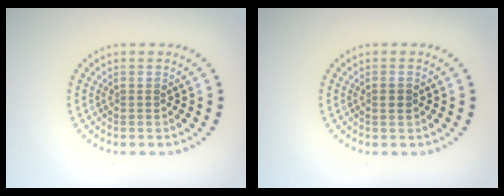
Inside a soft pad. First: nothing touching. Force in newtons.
{"total": 0.9, "press": 0.8, "slide": 0.3}